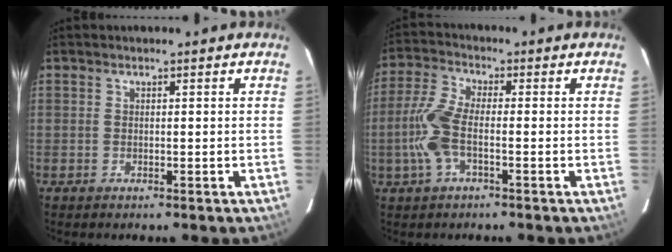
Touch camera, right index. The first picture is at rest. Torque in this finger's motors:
{"motor_torque": [1.09, -0.58, 0.71, 0.19]}